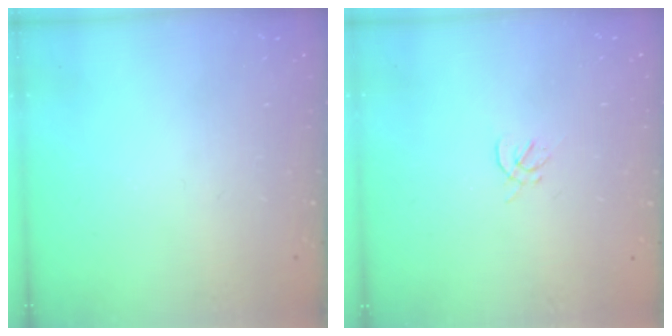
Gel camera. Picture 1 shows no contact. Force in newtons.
{"total": 1.6, "press": 1.5, "slide": 0.6}